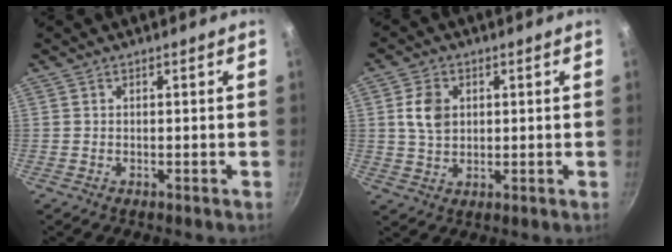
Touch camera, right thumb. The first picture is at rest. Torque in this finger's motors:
{"motor_torque": [-0.07, 1.29, 0.62, 0.40, 0.06]}